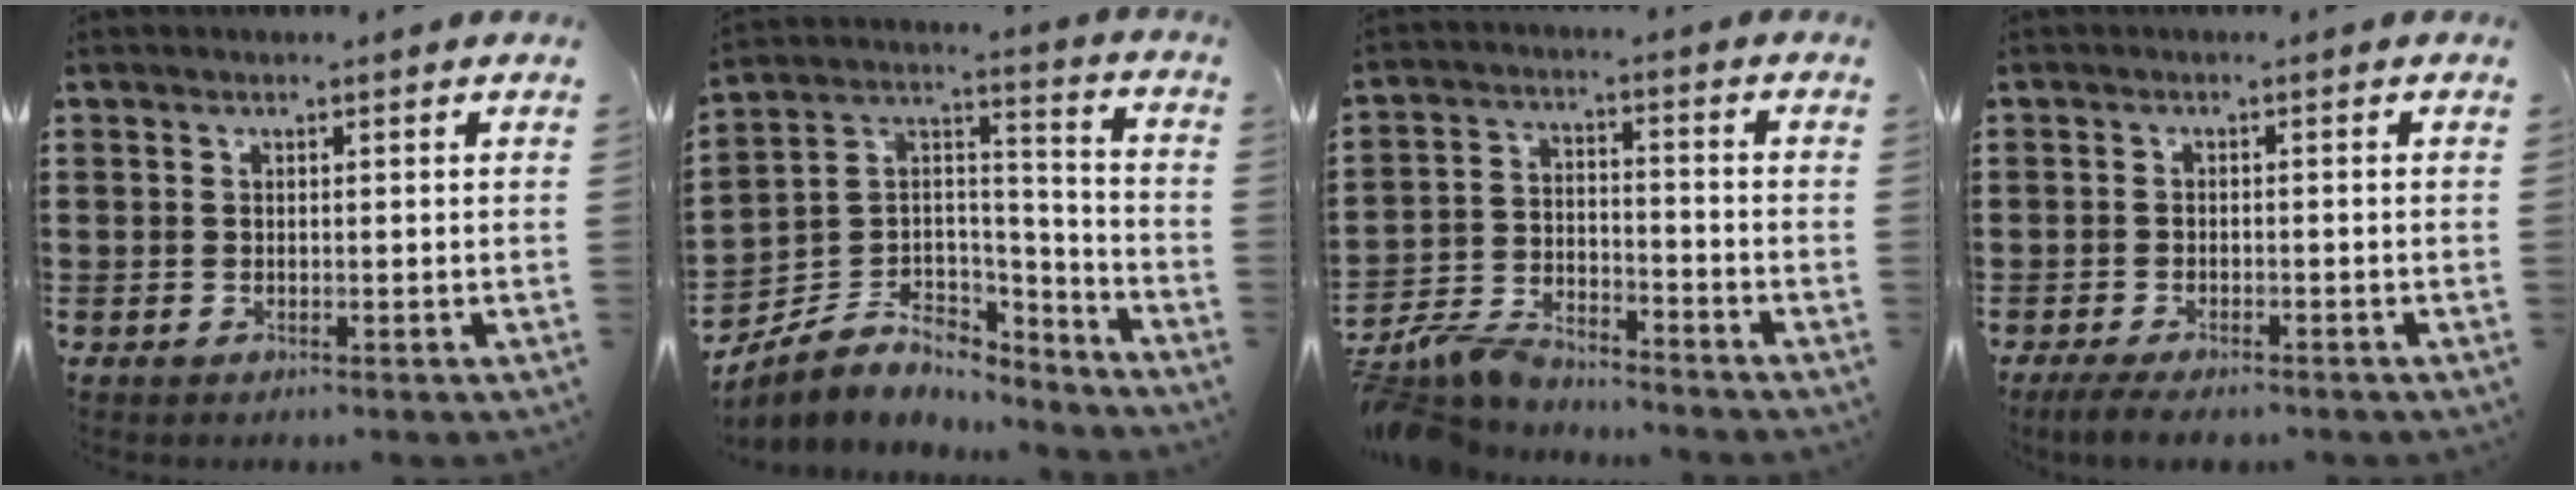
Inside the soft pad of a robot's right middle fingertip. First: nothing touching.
{"total": 4.6, "force": [-3.0, 3.5, 0.0], "torque": [-0.023, -0.016, -0.062]}
{"total": 6.4, "force": [-6.0, 1.4, 1.6], "torque": [-0.051, 0.003, -0.124]}
{"total": 2.4, "force": [-2.2, 0.3, 1.0], "torque": [-0.026, -0.003, -0.045]}